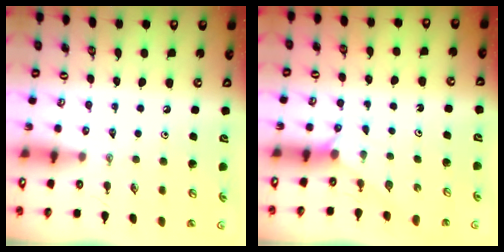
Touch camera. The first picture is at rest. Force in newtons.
{"total": 1.2, "press": 1.2, "slide": 0.2}